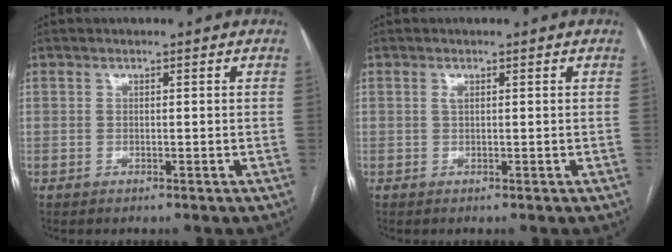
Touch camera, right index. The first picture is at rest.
{"total": 0.7, "force": [0.3, 0.2, 0.6], "torque": [-0.018, -0.002, 0.006]}